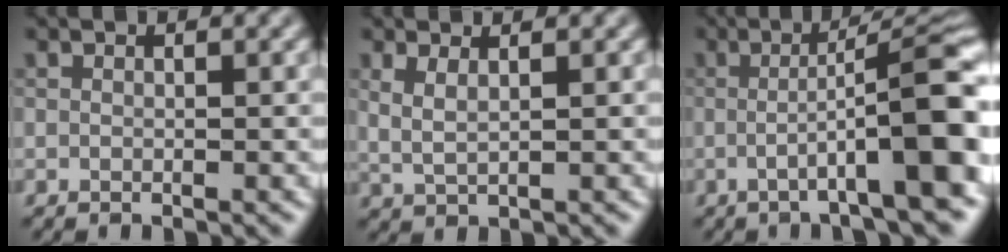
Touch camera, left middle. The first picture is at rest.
{"total": 2.3, "force": [1.2, 1.0, 1.7], "torque": [-0.037, -0.013, 0.020]}
{"total": 10.4, "force": [-1.5, 1.9, 10.1], "torque": [-0.130, 0.007, -0.037]}